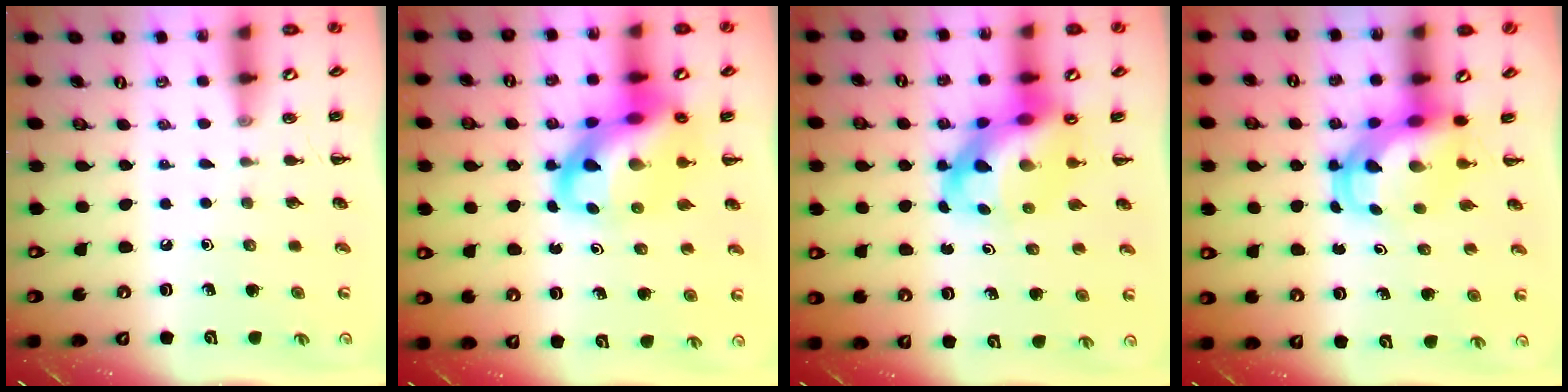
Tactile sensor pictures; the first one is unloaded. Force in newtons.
{"total": 16.7, "press": 16.1, "slide": 4.4}
{"total": 11.8, "press": 11.4, "slide": 3.1}
{"total": 5.4, "press": 5.2, "slide": 1.5}